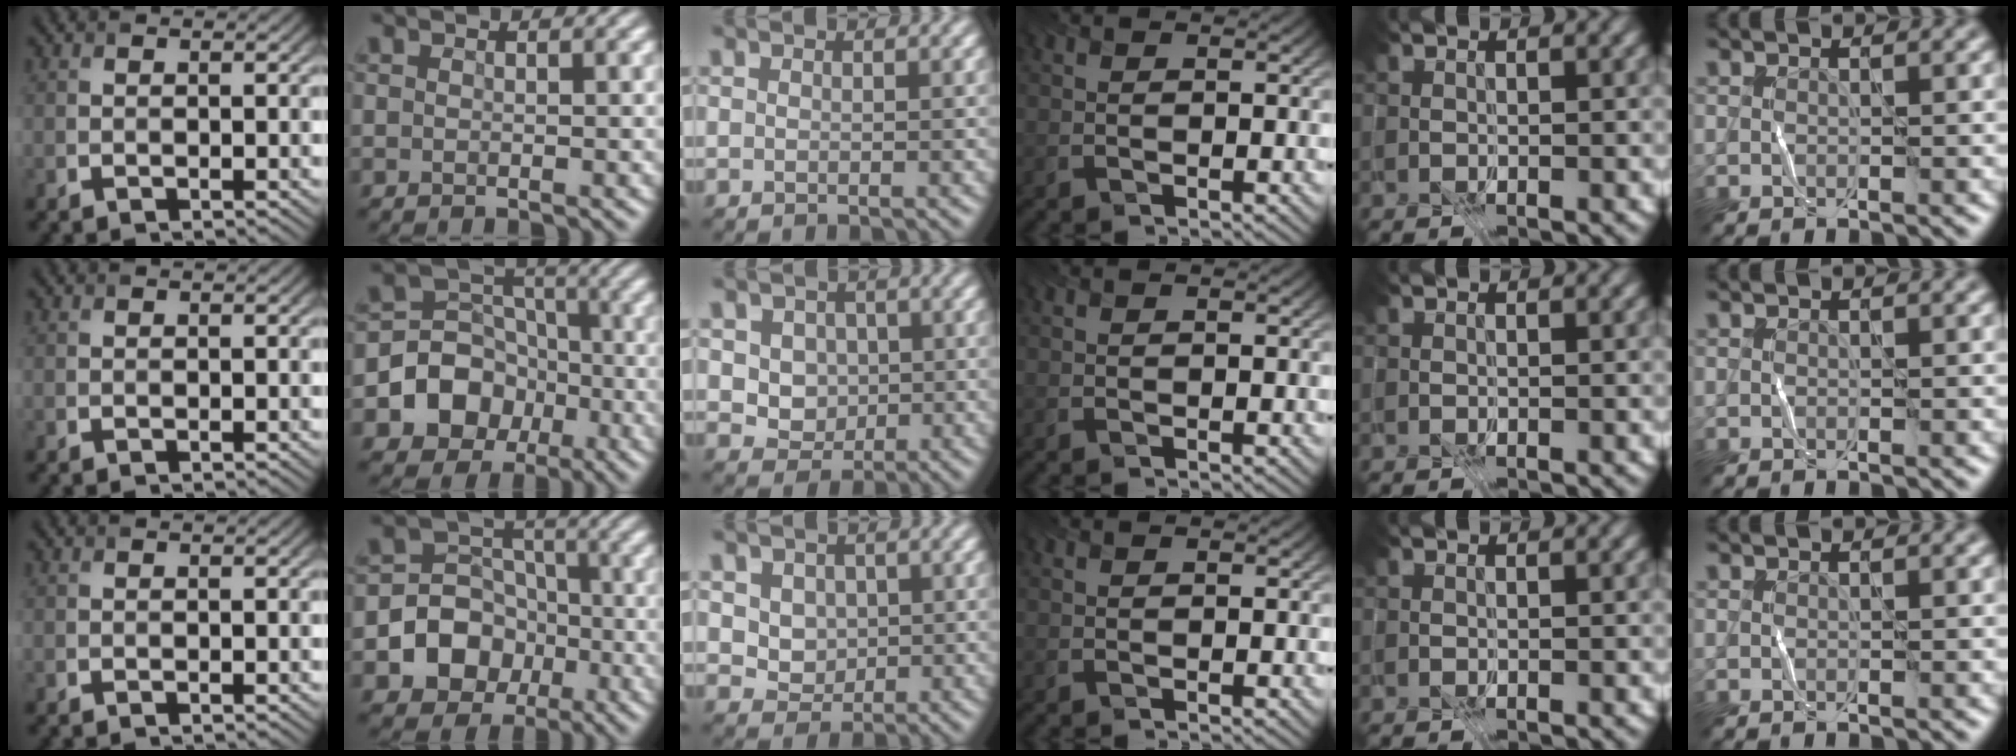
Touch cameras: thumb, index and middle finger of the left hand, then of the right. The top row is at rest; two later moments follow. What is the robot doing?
{"motion": "fold", "object": "file"}